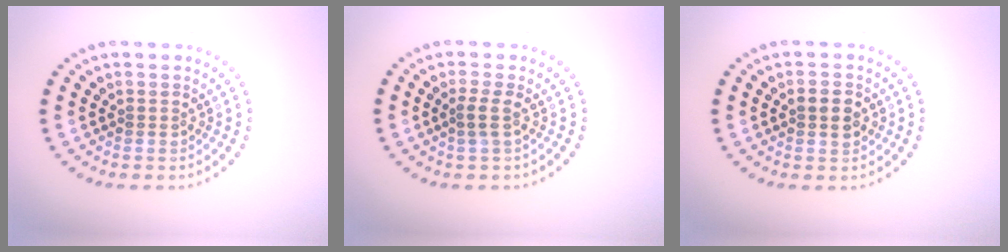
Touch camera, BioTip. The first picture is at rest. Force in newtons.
{"total": 1.1, "press": 0.8, "slide": 0.7}
{"total": 2.5, "press": 2.5, "slide": 0.2}